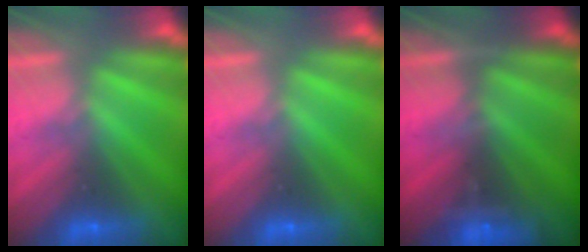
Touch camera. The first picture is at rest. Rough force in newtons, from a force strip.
{"total": 0.0}
{"total": 9.3}